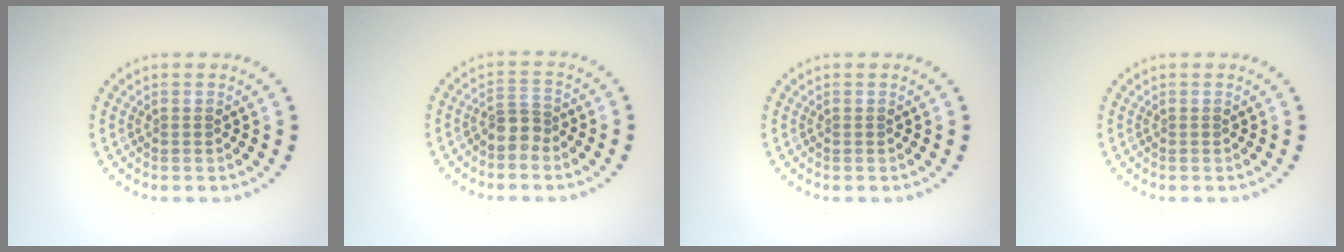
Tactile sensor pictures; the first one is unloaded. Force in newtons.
{"total": 2.2, "press": 1.7, "slide": 1.4}
{"total": 0.0}
{"total": 0.0}